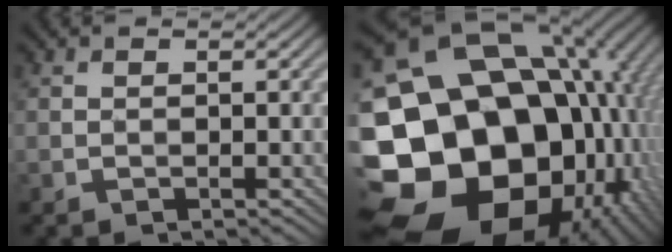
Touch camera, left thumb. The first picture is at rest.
{"total": 25.2, "force": [-6.2, 20.1, 13.8], "torque": [-0.275, -0.032, -0.121]}